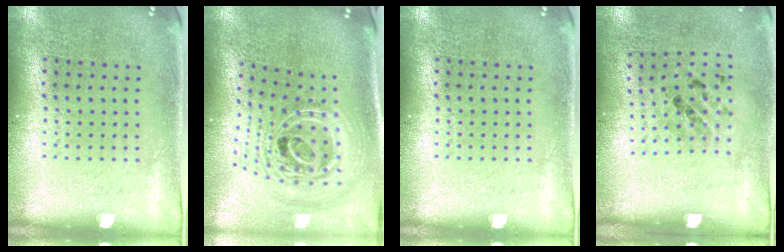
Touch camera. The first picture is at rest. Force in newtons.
{"total": 2.9, "press": 2.0, "slide": 2.1}
{"total": 0.0}
{"total": 1.1, "press": 0.7, "slide": 0.8}